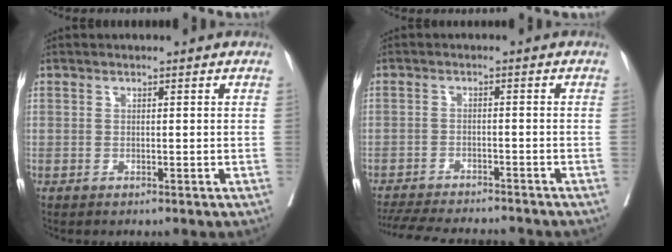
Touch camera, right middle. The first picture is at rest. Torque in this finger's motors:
{"motor_torque": [0.20, -0.34, 0.09, 0.06]}